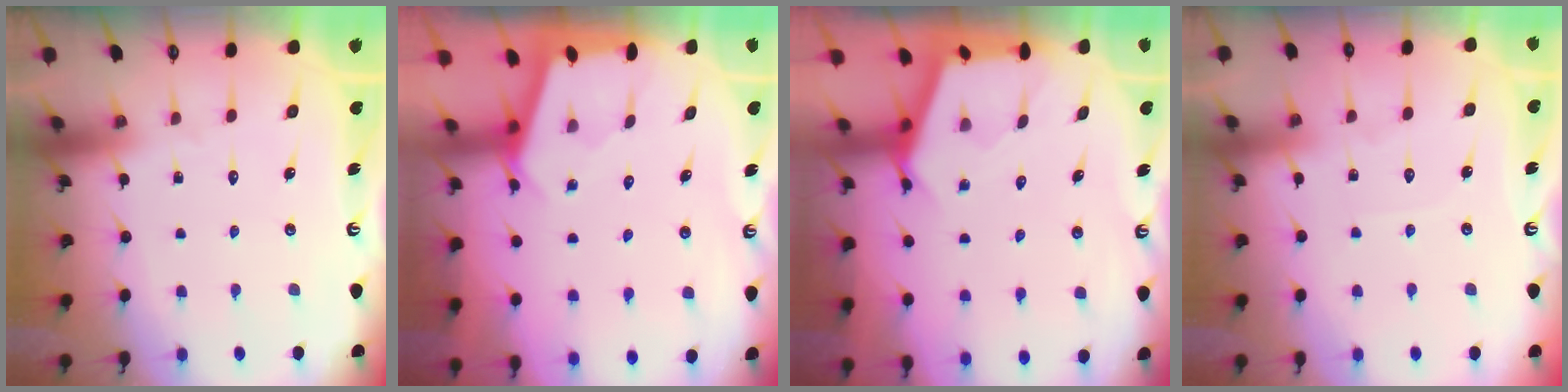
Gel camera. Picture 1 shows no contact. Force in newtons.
{"total": 2.4, "press": 2.4, "slide": 0.3}
{"total": 2.7, "press": 2.7, "slide": 0.3}
{"total": 4.7, "press": 4.6, "slide": 0.5}